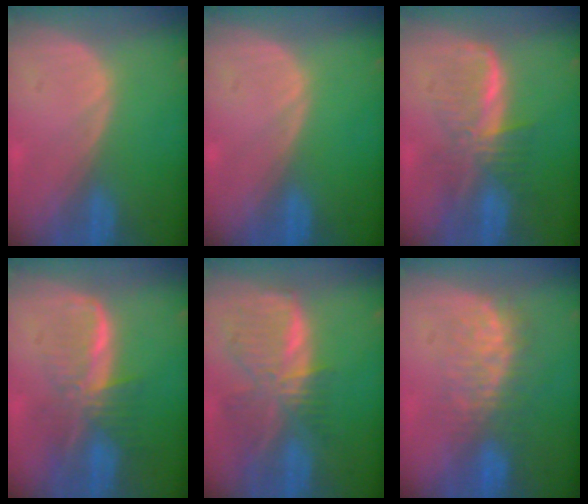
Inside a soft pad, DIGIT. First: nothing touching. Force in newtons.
{"total": 0.0}
{"total": 6.6, "press": 6.3, "slide": 2.1}
{"total": 7.9, "press": 6.8, "slide": 3.9}
{"total": 8.9, "press": 7.7, "slide": 4.5}
{"total": 7.6, "press": 7.3, "slide": 1.9}